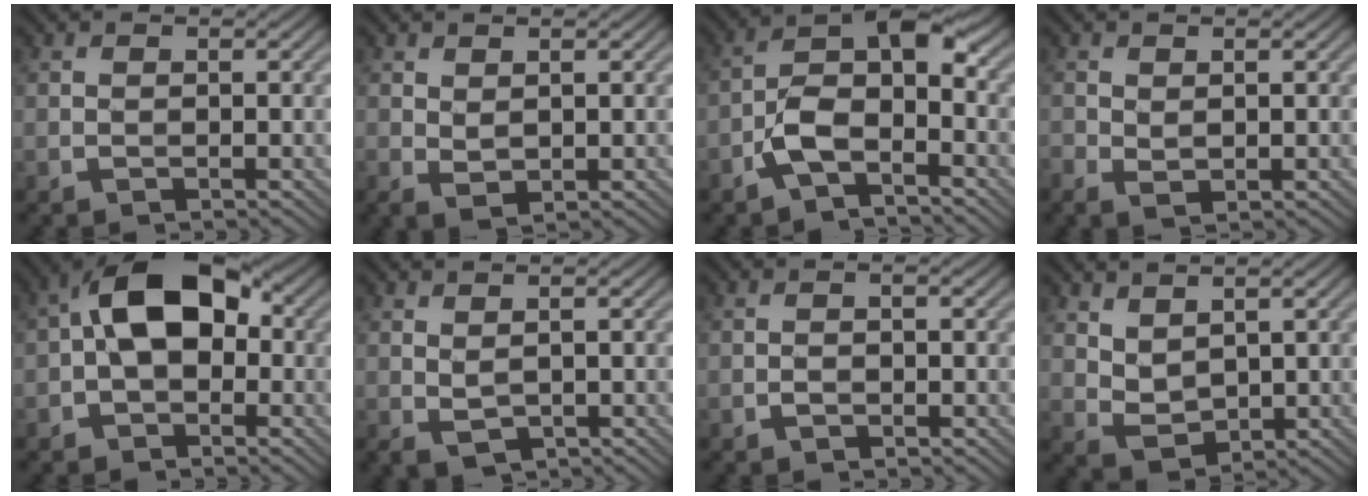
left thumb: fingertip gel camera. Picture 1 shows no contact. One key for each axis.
{"total": 1.6, "fx": 0.7, "fy": 0.8, "fz": 1.3, "tx": -0.029, "ty": -0.005, "tz": 0.018}
{"total": 6.7, "fx": -3.1, "fy": 2.9, "fz": 5.2, "tx": -0.096, "ty": 0.010, "tz": -0.068}
{"total": 1.8, "fx": -0.1, "fy": 1.0, "fz": 1.5, "tx": -0.039, "ty": -0.006, "tz": 0.002}
{"total": 9.9, "fx": 0.0, "fy": 6.2, "fz": 7.7, "tx": -0.133, "ty": 0.023, "tz": -0.018}
{"total": 1.5, "fx": 0.3, "fy": 0.7, "fz": 1.3, "tx": -0.030, "ty": -0.003, "tz": 0.012}
{"total": 1.1, "fx": -0.6, "fy": 0.4, "fz": 0.8, "tx": -0.016, "ty": 0.002, "tz": -0.013}
{"total": 3.9, "fx": 2.0, "fy": 2.2, "fz": 2.5, "tx": -0.064, "ty": -0.006, "tz": 0.048}